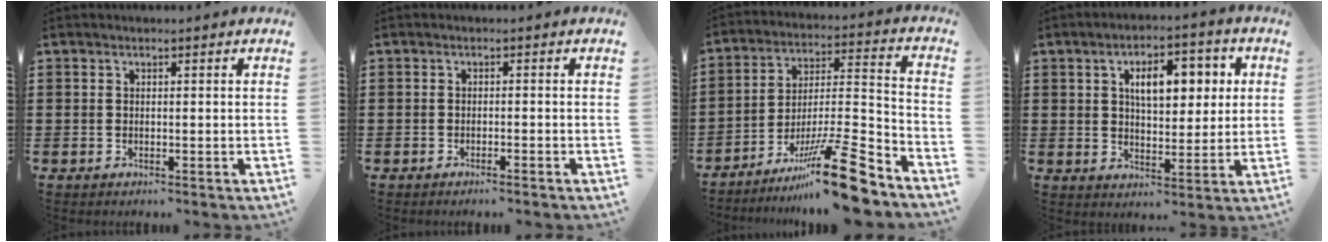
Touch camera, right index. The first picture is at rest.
{"total": 0.8, "force": [-0.7, -0.1, 0.5], "torque": [-0.009, -0.002, -0.014]}
{"total": 16.1, "force": [-11.9, 1.7, 10.6], "torque": [-0.150, 0.050, -0.206]}
{"total": 7.7, "force": [2.5, 3.7, 6.2], "torque": [-0.099, 0.000, 0.033]}